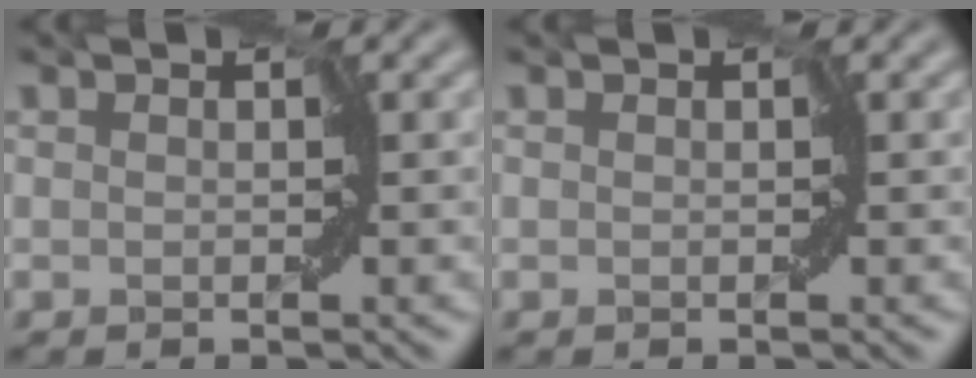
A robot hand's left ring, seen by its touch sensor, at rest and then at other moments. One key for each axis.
{"total": 0.0}